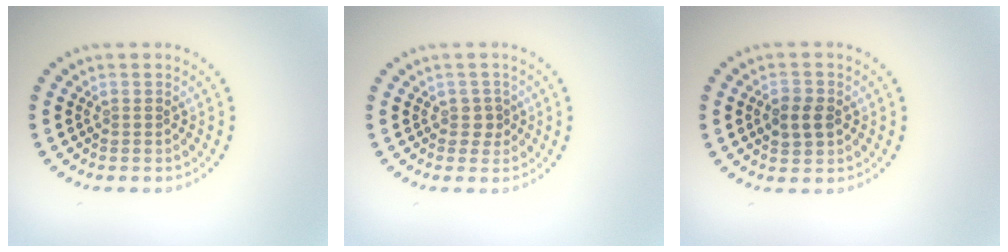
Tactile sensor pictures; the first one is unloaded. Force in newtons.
{"total": 1.2, "press": 1.1, "slide": 0.6}
{"total": 2.6, "press": 2.6, "slide": 0.0}